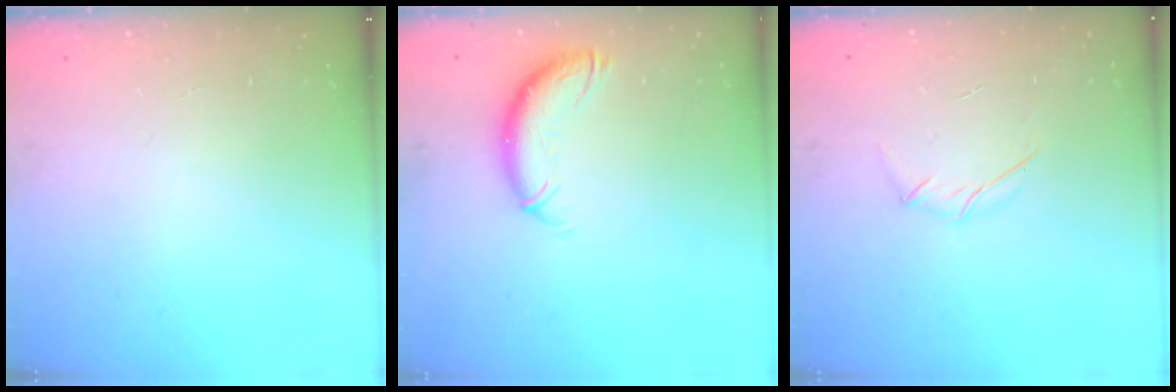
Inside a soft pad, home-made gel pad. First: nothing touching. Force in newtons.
{"total": 10.4, "press": 10.3, "slide": 0.9}
{"total": 3.9, "press": 3.8, "slide": 0.9}